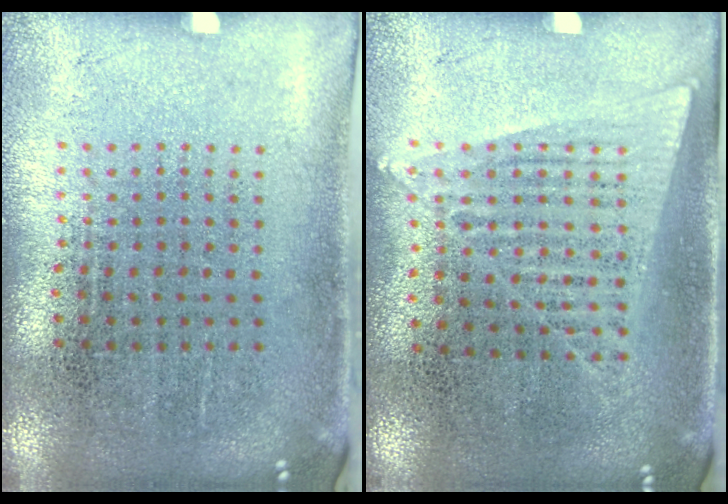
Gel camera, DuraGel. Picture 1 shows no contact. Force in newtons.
{"total": 1.2, "press": 1.1, "slide": 0.5}